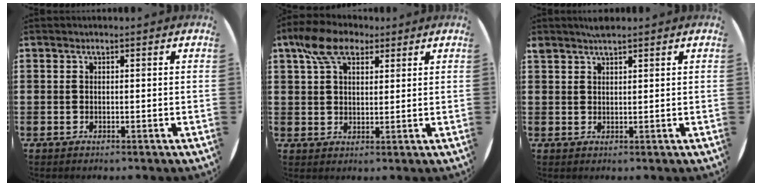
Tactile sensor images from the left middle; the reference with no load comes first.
{"total": 7.4, "force": [4.8, 4.1, 3.7], "torque": [-0.082, 0.005, 0.089]}
{"total": 1.8, "force": [1.7, 0.3, 0.6], "torque": [-0.012, 0.003, 0.031]}